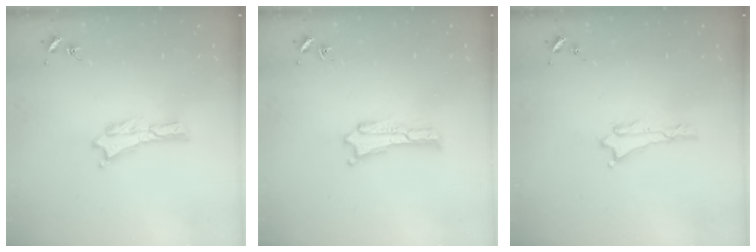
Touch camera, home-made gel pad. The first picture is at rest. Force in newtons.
{"total": 0.0}
{"total": 0.0}